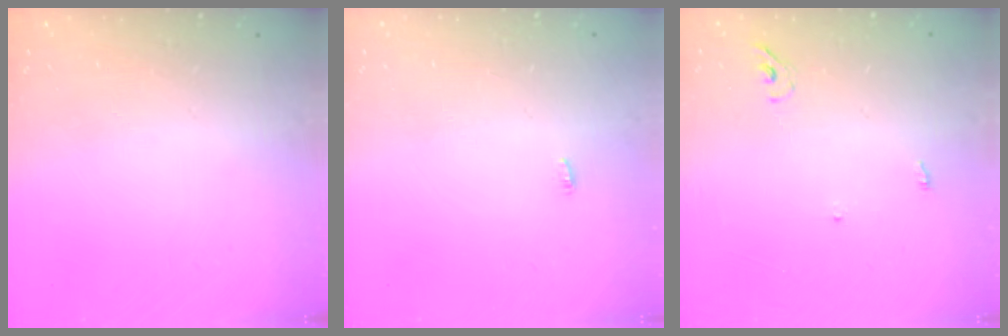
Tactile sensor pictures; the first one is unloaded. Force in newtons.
{"total": 3.3, "press": 1.6, "slide": 2.9}
{"total": 3.7, "press": 3.6, "slide": 1.0}